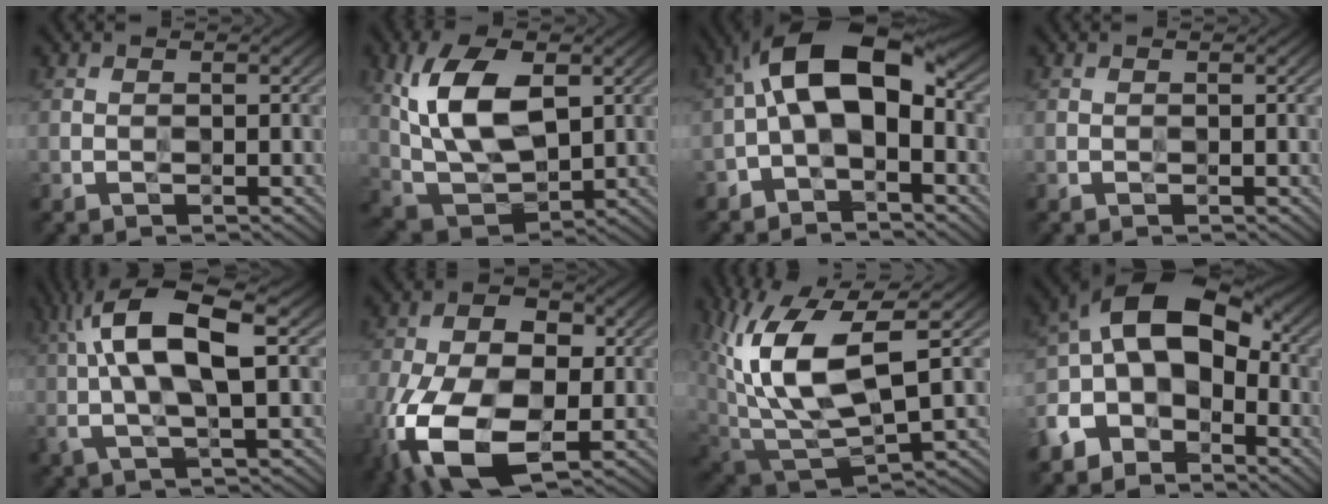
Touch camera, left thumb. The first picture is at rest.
{"total": 12.1, "force": [3.4, 6.7, 9.5], "torque": [-0.198, 0.005, 0.065]}
{"total": 11.7, "force": [-0.4, 6.2, 9.9], "torque": [-0.170, 0.034, -0.022]}
{"total": 0.0}
{"total": 12.3, "force": [2.8, 4.3, 11.2], "torque": [-0.238, 0.012, 0.051]}
{"total": 16.4, "force": [-5.1, 9.5, 12.4], "torque": [-0.277, -0.028, -0.098]}
{"total": 15.1, "force": [3.8, 7.3, 12.6], "torque": [-0.276, -0.004, 0.080]}
{"total": 12.4, "force": [-3.8, 8.2, 8.4], "torque": [-0.164, 0.012, -0.096]}